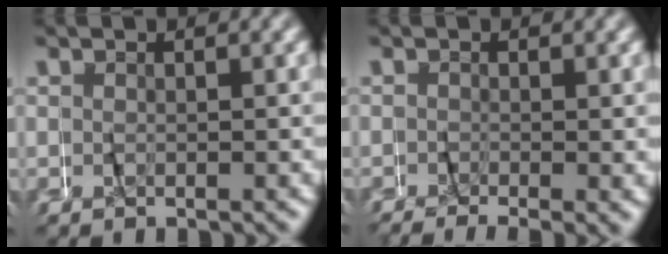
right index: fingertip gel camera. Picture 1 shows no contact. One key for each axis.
{"total": 2.5, "fx": -1.4, "fy": 1.0, "fz": 1.8, "tx": -0.021, "ty": -0.004, "tz": -0.023}